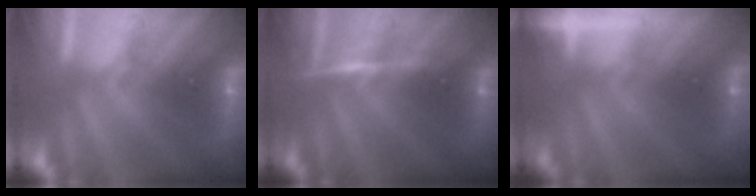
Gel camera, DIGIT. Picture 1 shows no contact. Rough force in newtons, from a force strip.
{"total": 2.9}
{"total": 5.8}